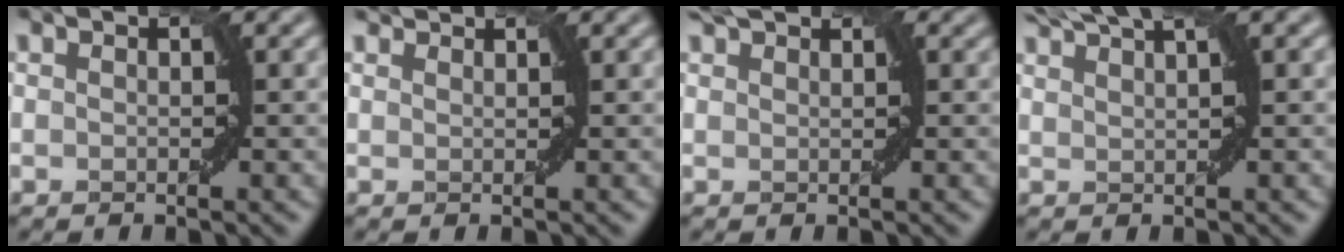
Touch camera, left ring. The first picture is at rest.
{"total": 1.8, "force": [1.8, 0.1, 0.4], "torque": [-0.009, -0.001, 0.022]}
{"total": 2.3, "force": [1.8, 0.7, 1.1], "torque": [-0.008, 0.006, 0.033]}
{"total": 4.6, "force": [3.7, 0.6, 2.7], "torque": [-0.040, 0.017, 0.053]}